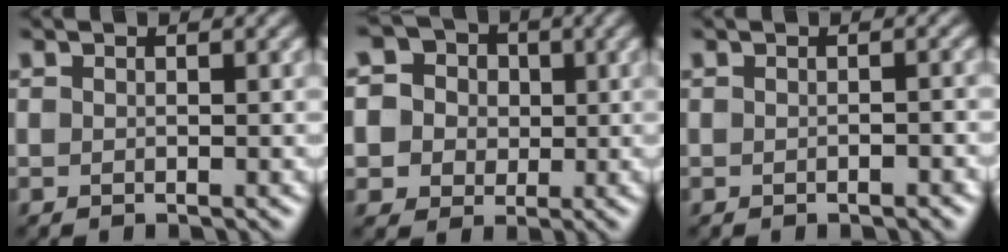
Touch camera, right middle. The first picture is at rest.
{"total": 7.9, "force": [2.2, 7.1, 2.7], "torque": [-0.058, 0.032, 0.016]}
{"total": 1.0, "force": [-0.5, 0.2, 0.9], "torque": [-0.011, 0.001, -0.006]}